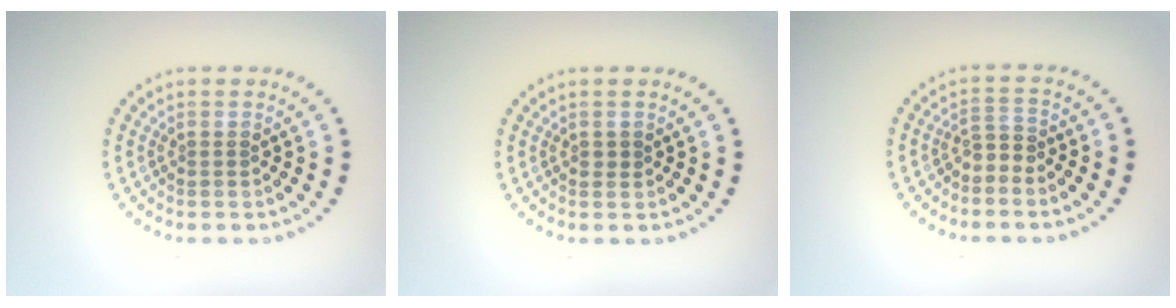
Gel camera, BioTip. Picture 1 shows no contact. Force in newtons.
{"total": 0.7, "press": 0.6, "slide": 0.1}
{"total": 1.6, "press": 1.0, "slide": 1.2}